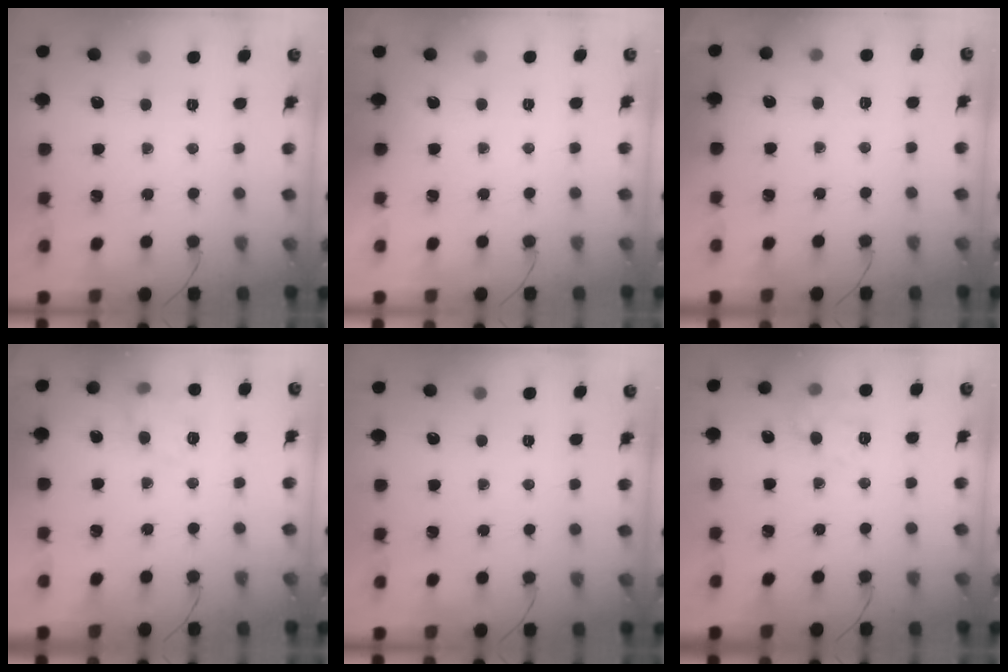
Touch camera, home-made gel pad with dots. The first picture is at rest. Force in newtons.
{"total": 1.9, "press": 1.9, "slide": 0.3}
{"total": 4.2, "press": 4.0, "slide": 1.4}
{"total": 8.1, "press": 8.1, "slide": 0.9}
{"total": 0.0}
{"total": 9.2, "press": 9.1, "slide": 1.0}